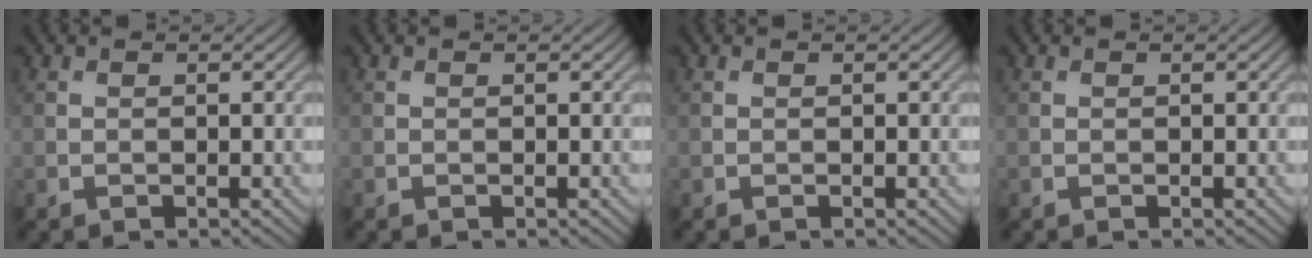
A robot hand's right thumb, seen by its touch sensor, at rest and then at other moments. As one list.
[{"total": 0.0}, {"total": 0.0}, {"total": 0.0}]